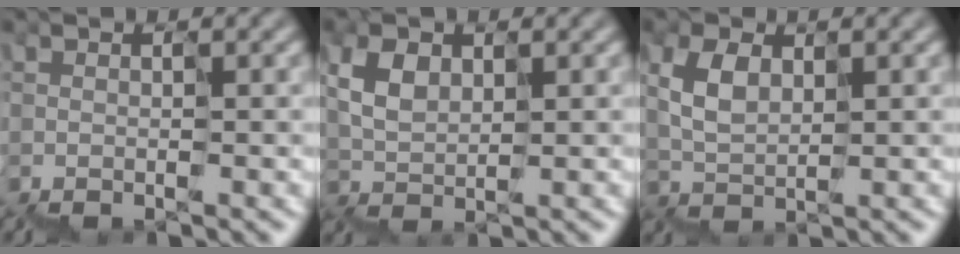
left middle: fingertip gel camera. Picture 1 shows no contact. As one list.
[{"total": 1.8, "force": [1.4, 1.0, 0.5], "torque": [-0.042, 0.022, 0.028]}, {"total": 1.5, "force": [1.4, 0.5, -0.1], "torque": [-0.029, 0.020, 0.029]}]